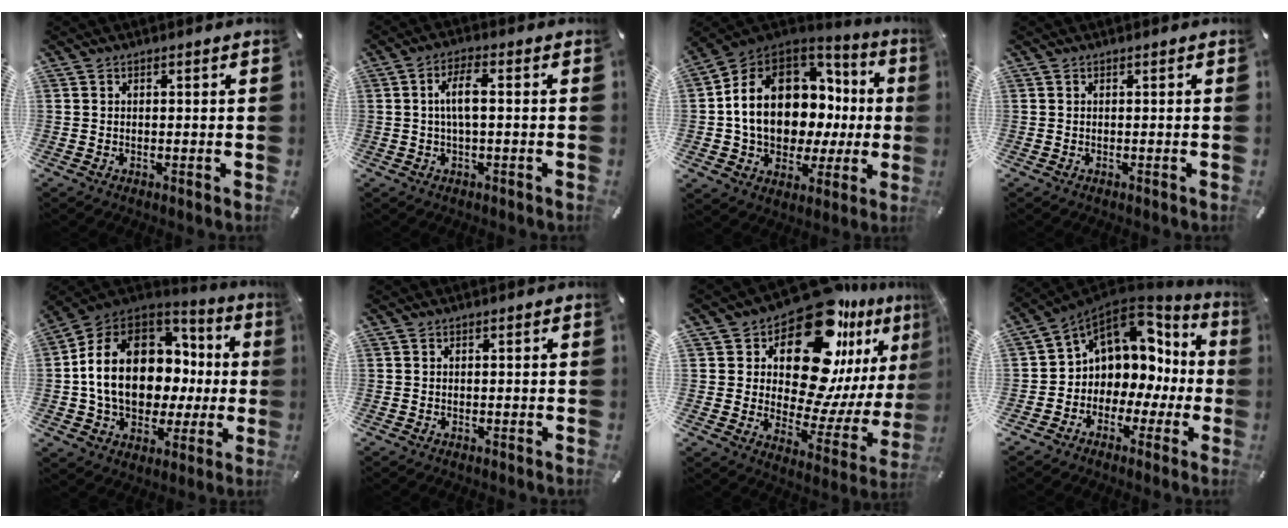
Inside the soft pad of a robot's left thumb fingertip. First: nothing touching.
{"total": 6.0, "force": [0.1, 2.0, 5.6], "torque": [-0.114, 0.008, -0.002]}
{"total": 17.2, "force": [2.4, 13.2, 10.8], "torque": [-0.197, -0.026, 0.050]}
{"total": 0.0}
{"total": 19.0, "force": [1.1, 14.7, 12.0], "torque": [-0.234, -0.008, 0.023]}
{"total": 0.0}
{"total": 23.0, "force": [14.8, 10.9, 13.9], "torque": [-0.217, -0.135, 0.251]}
{"total": 8.8, "force": [2.7, 7.8, 2.9], "torque": [-0.065, -0.041, 0.051]}